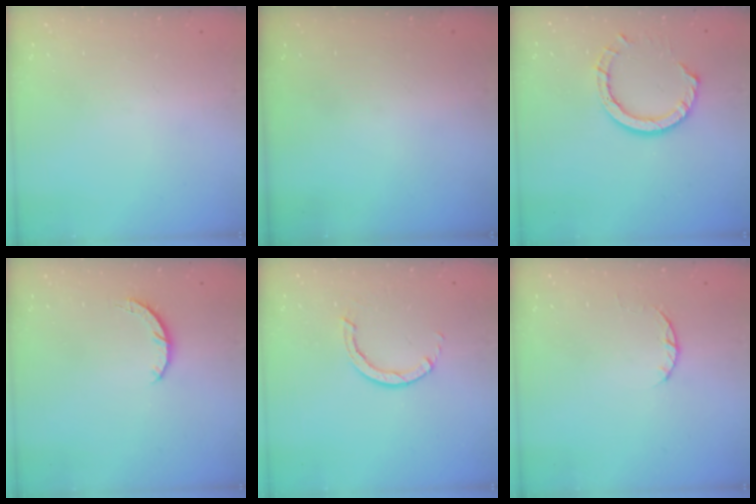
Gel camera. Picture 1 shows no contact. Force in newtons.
{"total": 0.0}
{"total": 9.4, "press": 9.3, "slide": 0.7}
{"total": 3.2, "press": 3.2, "slide": 0.4}
{"total": 2.8, "press": 2.8, "slide": 0.3}
{"total": 2.3, "press": 2.3, "slide": 0.4}